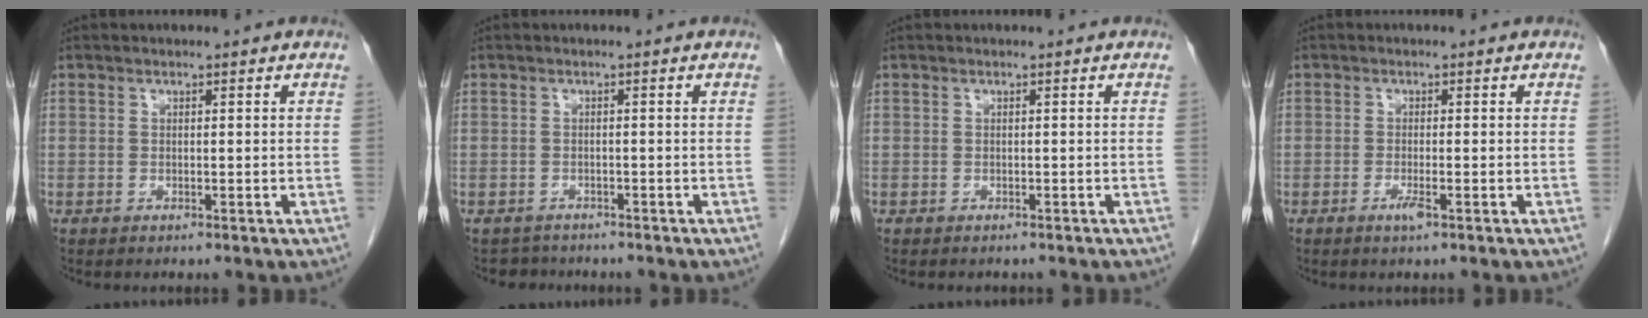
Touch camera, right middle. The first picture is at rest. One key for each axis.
{"total": 2.2, "fx": -2.0, "fy": 0.8, "fz": -0.6, "tx": 0.001, "ty": -0.004, "tz": -0.032}
{"total": 2.2, "fx": -1.9, "fy": 0.9, "fz": 0.7, "tx": -0.012, "ty": -0.003, "tz": -0.020}
{"total": 1.8, "fx": -0.9, "fy": 0.0, "fz": 1.5, "tx": -0.030, "ty": -0.003, "tz": -0.018}